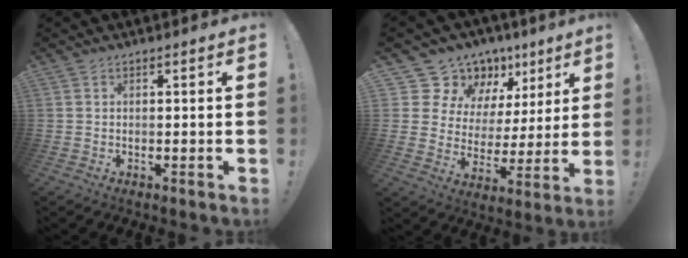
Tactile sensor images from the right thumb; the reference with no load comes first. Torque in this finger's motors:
{"motor_torque": [-0.37, 0.33, -0.32, 0.03, 0.05]}